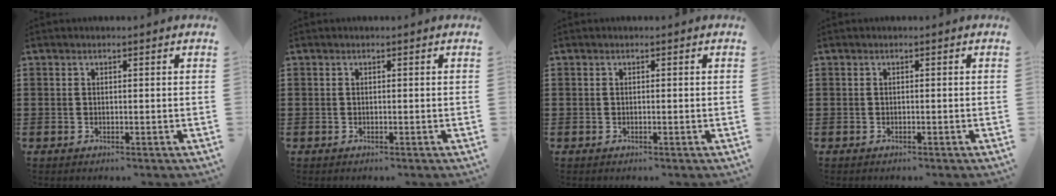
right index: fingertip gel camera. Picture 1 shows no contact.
{"total": 0.0}
{"total": 0.0}
{"total": 0.0}